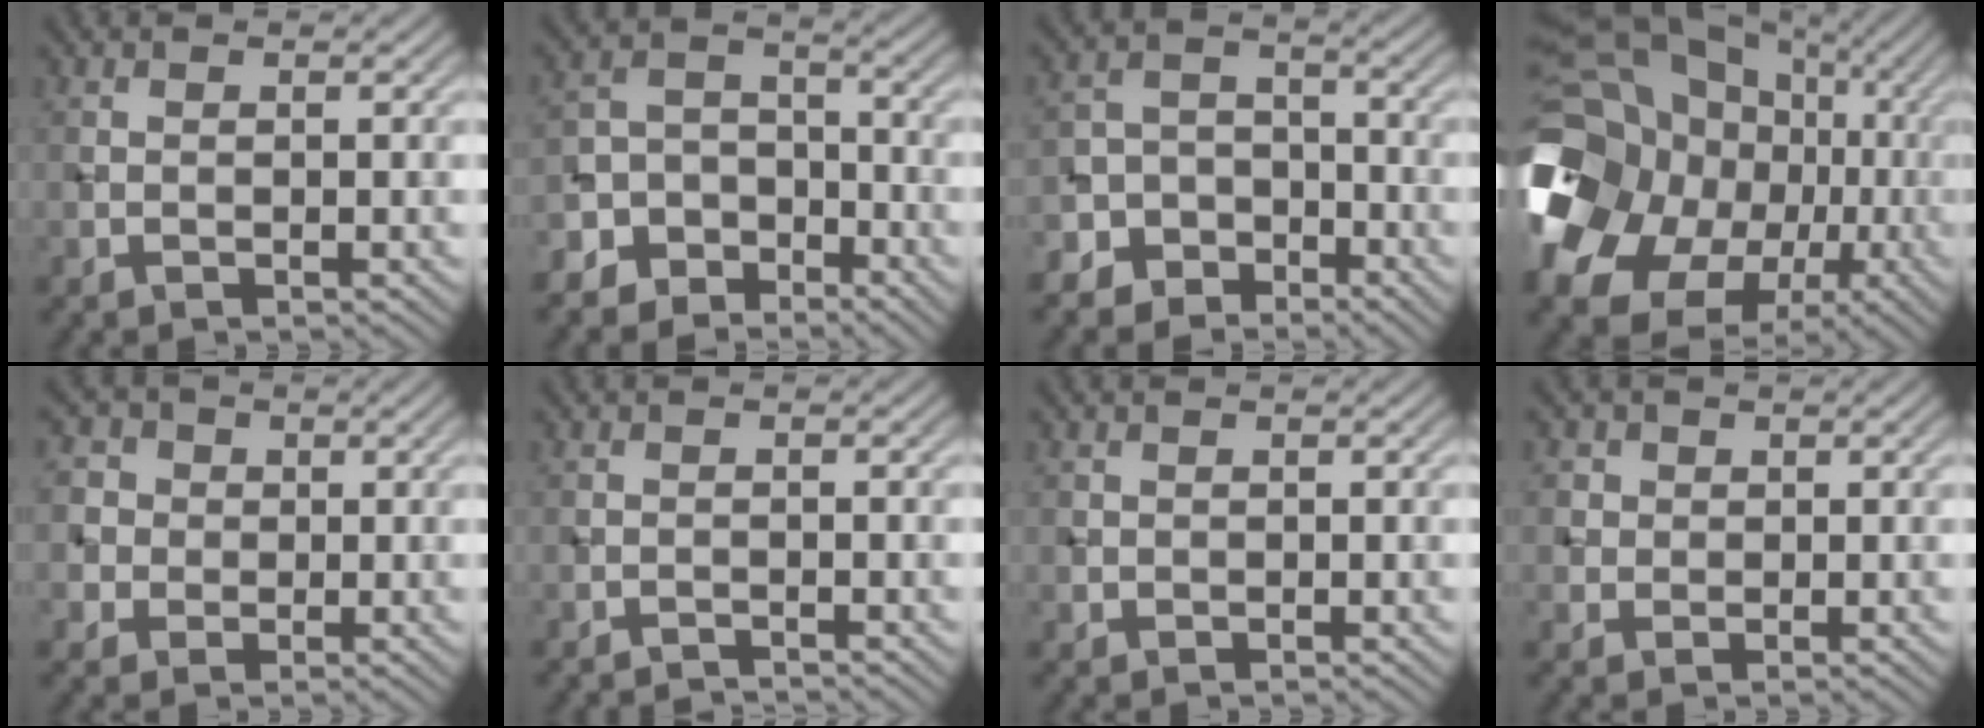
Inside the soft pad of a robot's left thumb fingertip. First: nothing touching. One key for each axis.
{"total": 7.1, "fx": -5.2, "fy": 4.4, "fz": 1.8, "tx": -0.037, "ty": 0.001, "tz": -0.110}
{"total": 6.4, "fx": -4.5, "fy": 4.4, "fz": 1.3, "tx": -0.023, "ty": 0.000, "tz": -0.101}
{"total": 20.5, "fx": -3.0, "fy": 16.8, "fz": 11.3, "tx": -0.258, "ty": -0.005, "tz": -0.064}
{"total": 4.9, "fx": 0.7, "fy": 4.6, "fz": 1.4, "tx": -0.043, "ty": 0.015, "tz": -0.008}
{"total": 1.2, "fx": -1.2, "fy": 0.0, "fz": 0.1, "tx": 0.001, "ty": 0.000, "tz": -0.025}
{"total": 0.7, "fx": 0.0, "fy": 0.7, "fz": 0.1, "tx": -0.003, "ty": -0.004, "tz": -0.001}
{"total": 3.0, "fx": 1.0, "fy": 2.7, "fz": 0.8, "tx": -0.027, "ty": -0.001, "tz": 0.012}